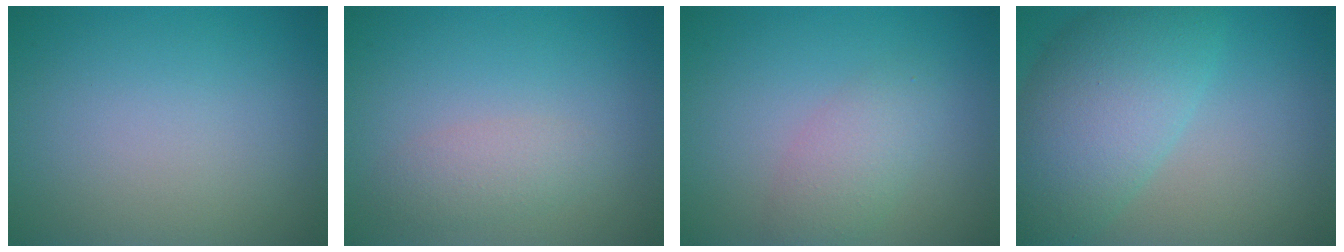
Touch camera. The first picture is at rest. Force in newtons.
{"total": 2.0, "press": 2.0, "slide": 0.1}
{"total": 2.7, "press": 2.7, "slide": 0.1}
{"total": 8.1, "press": 8.1, "slide": 0.3}